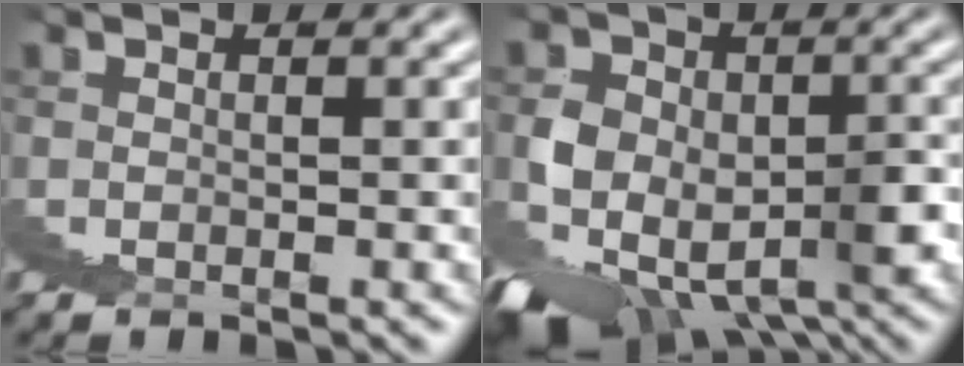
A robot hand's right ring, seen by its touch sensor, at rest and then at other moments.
{"total": 7.6, "force": [-2.8, 4.5, 5.4], "torque": [-0.059, -0.021, -0.032]}